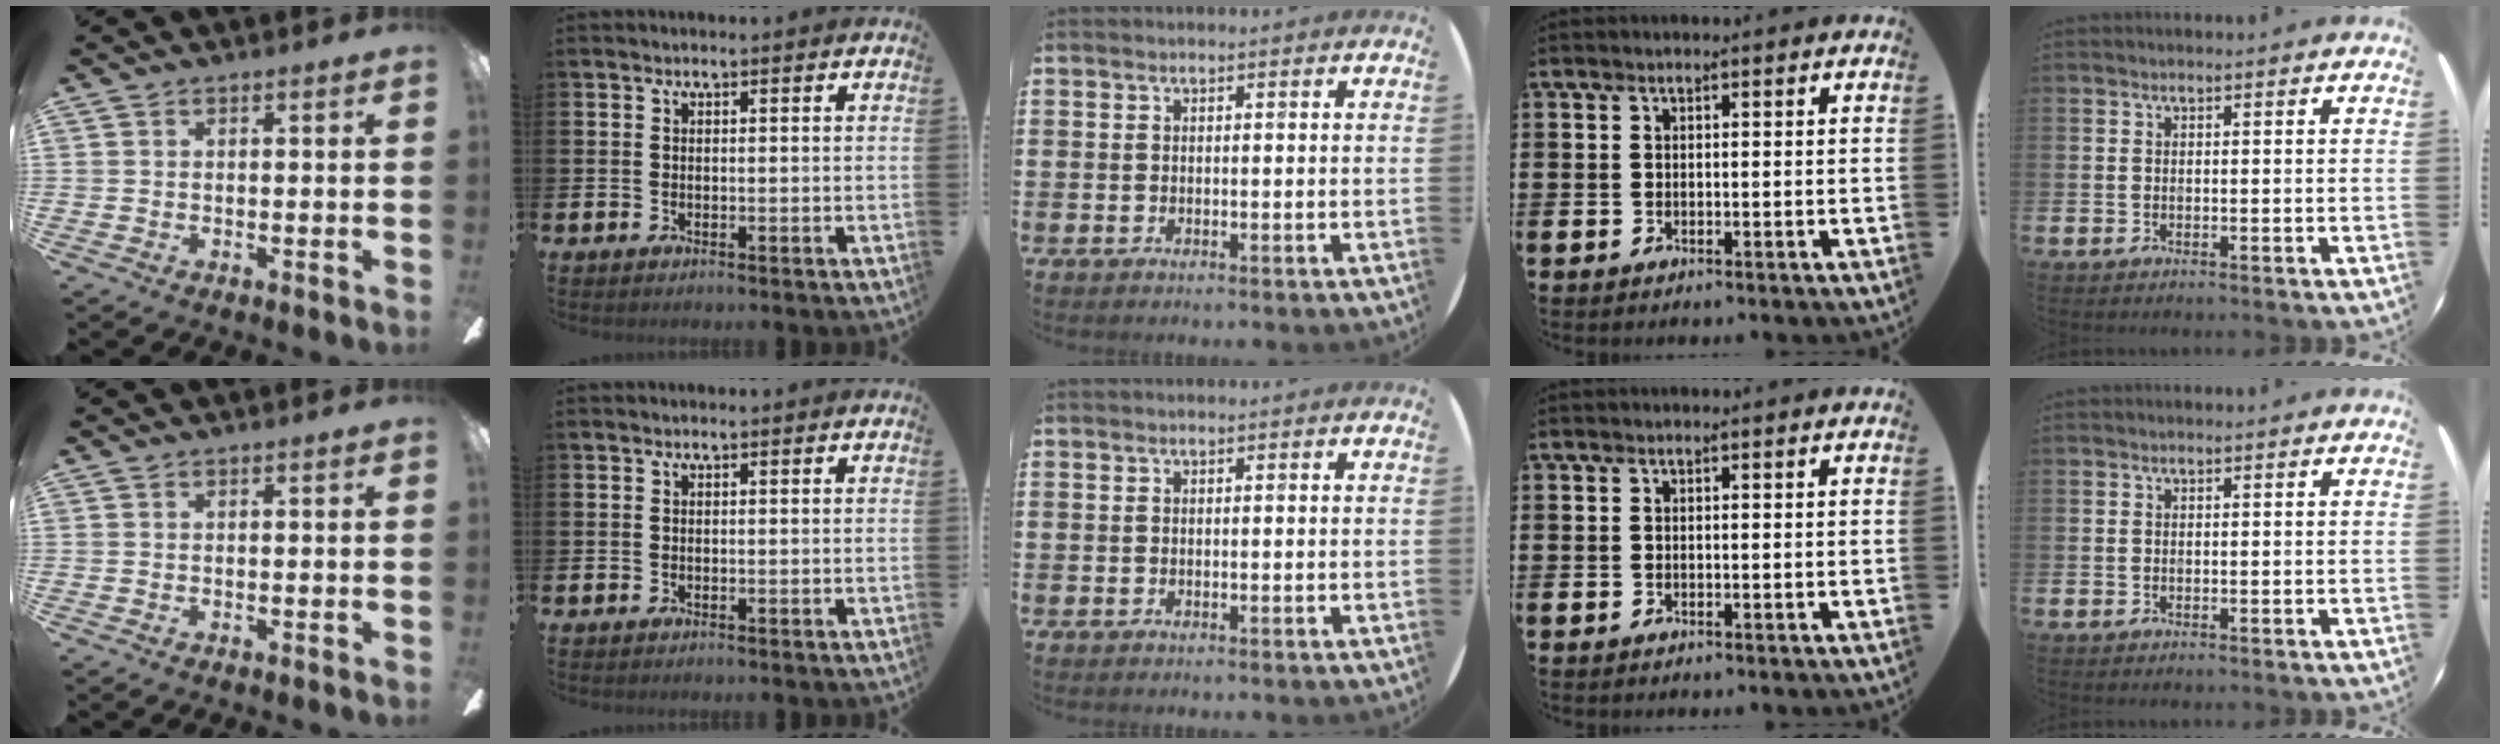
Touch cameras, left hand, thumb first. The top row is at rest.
{}